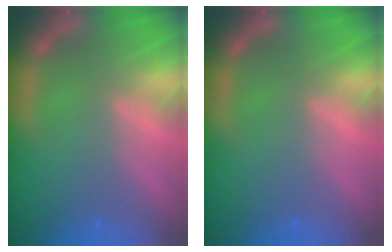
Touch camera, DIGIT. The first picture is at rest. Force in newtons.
{"total": 0.0}